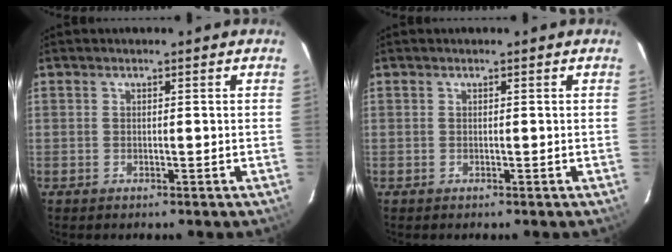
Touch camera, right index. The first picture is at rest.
{"total": 0.0}